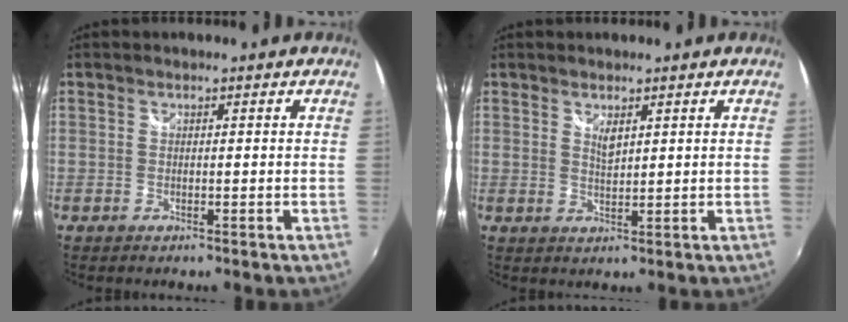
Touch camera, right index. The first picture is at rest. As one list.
[{"total": 2.2, "force": [1.3, 0.7, 1.6], "torque": [-0.025, -0.001, 0.023]}]